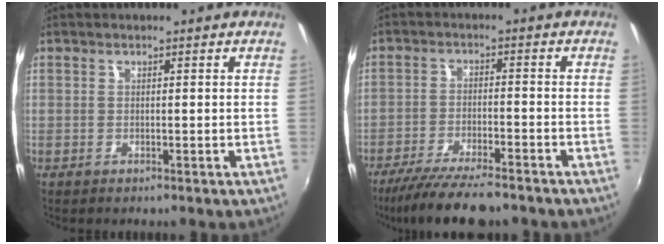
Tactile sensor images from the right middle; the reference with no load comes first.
{"total": 11.8, "force": [-9.9, 2.1, 6.1], "torque": [-0.132, -0.026, -0.163]}